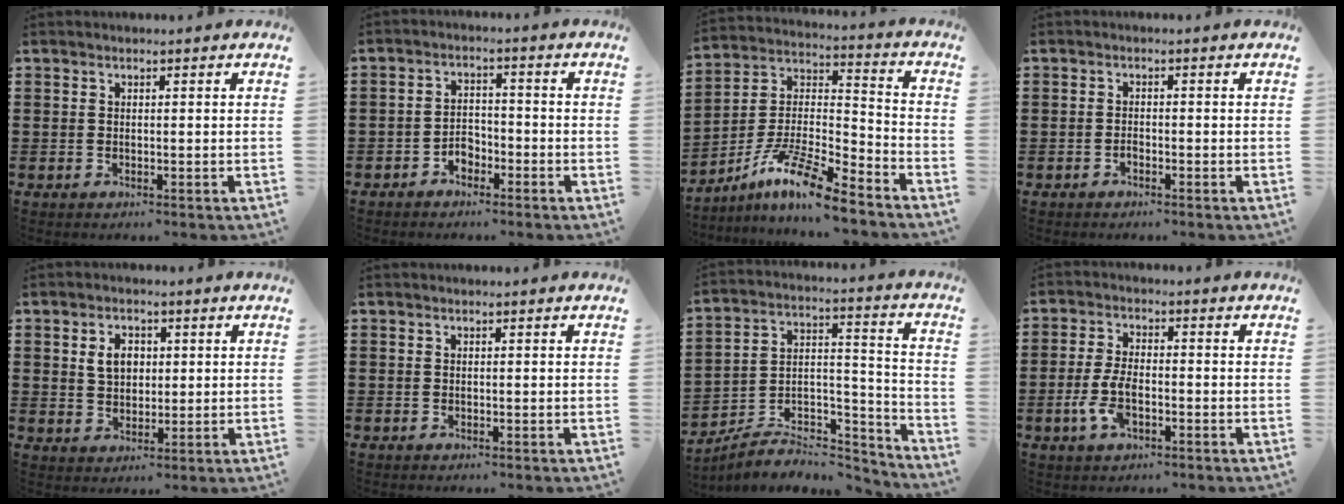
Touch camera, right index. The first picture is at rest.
{"total": 2.9, "force": [-2.0, 1.7, 1.2], "torque": [-0.027, 0.003, -0.041]}
{"total": 10.6, "force": [-8.5, 1.1, 6.3], "torque": [-0.136, 0.002, -0.174]}
{"total": 1.0, "force": [-0.7, 0.5, 0.5], "torque": [-0.013, -0.005, -0.012]}
{"total": 4.1, "force": [1.0, 3.0, 2.6], "torque": [-0.061, 0.014, 0.016]}
{"total": 0.0}
{"total": 5.9, "force": [-5.0, 2.7, 1.5], "torque": [-0.019, 0.008, -0.094]}
{"total": 5.6, "force": [-1.9, 2.7, 4.5], "torque": [-0.106, -0.004, -0.039]}